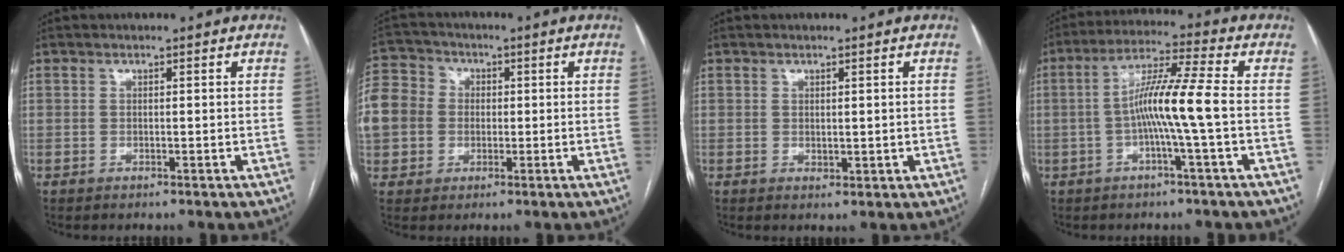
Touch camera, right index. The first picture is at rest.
{"total": 21.0, "force": [0.7, 19.2, 8.6], "torque": [-0.298, 0.074, 0.026]}
{"total": 1.2, "force": [0.3, 0.8, 0.9], "torque": [-0.013, -0.005, 0.012]}
{"total": 9.2, "force": [-1.4, -1.0, 9.0], "torque": [-0.167, 0.012, -0.030]}